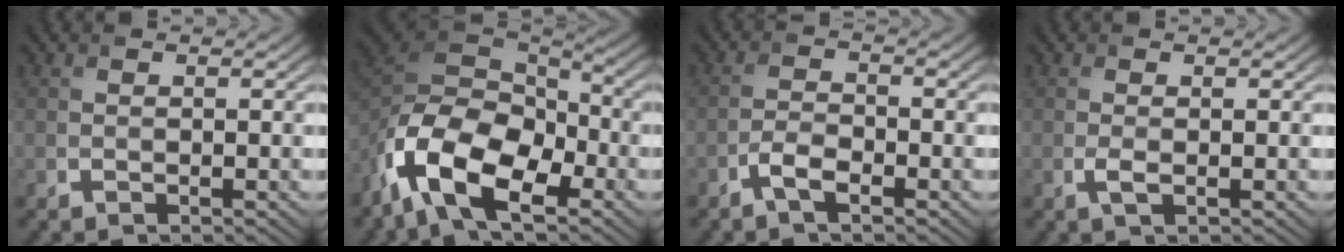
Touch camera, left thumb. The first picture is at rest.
{"total": 15.7, "force": [-8.1, 8.2, 10.6], "torque": [-0.254, -0.037, -0.157]}
{"total": 2.9, "force": [-1.9, 1.0, 1.9], "torque": [-0.044, 0.003, -0.045]}
{"total": 1.2, "force": [-0.3, 0.4, 1.1], "torque": [-0.028, -0.004, -0.006]}